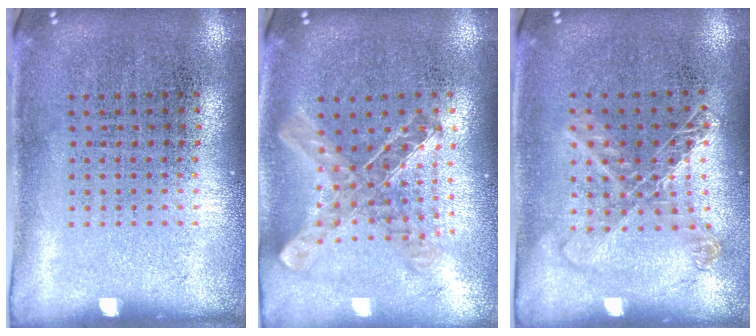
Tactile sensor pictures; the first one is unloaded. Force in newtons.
{"total": 0.9, "press": 0.9, "slide": 0.1}
{"total": 1.3, "press": 1.2, "slide": 0.5}